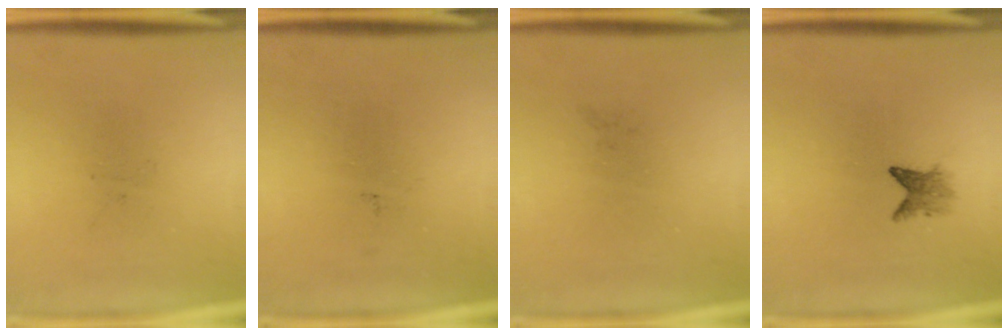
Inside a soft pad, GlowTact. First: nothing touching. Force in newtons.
{"total": 0.0}
{"total": 0.0}
{"total": 2.2}